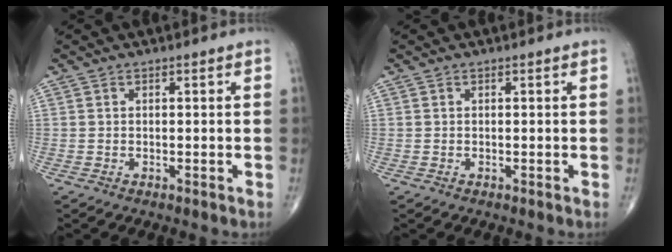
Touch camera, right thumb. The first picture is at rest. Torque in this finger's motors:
{"motor_torque": [-0.42, -0.34, -0.05, 0.05, -0.03]}